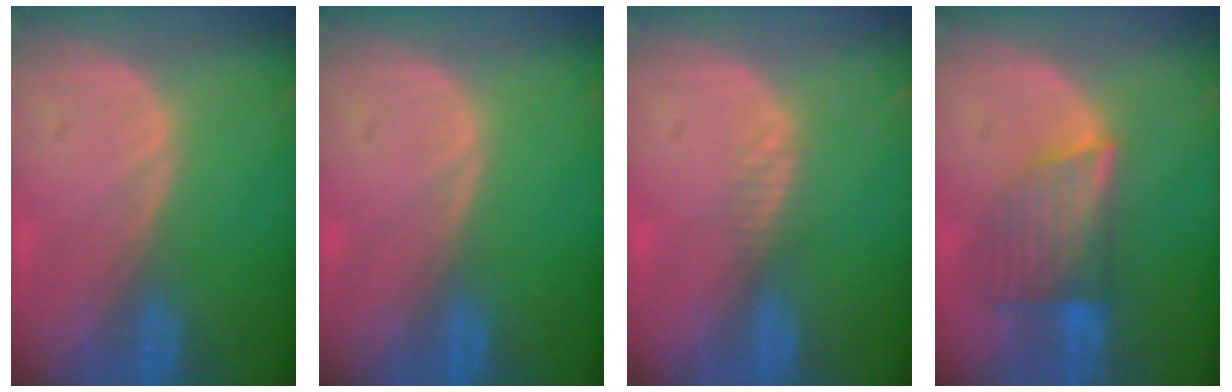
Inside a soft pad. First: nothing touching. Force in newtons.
{"total": 0.0}
{"total": 1.3, "press": 1.1, "slide": 0.7}
{"total": 7.2, "press": 6.5, "slide": 3.1}